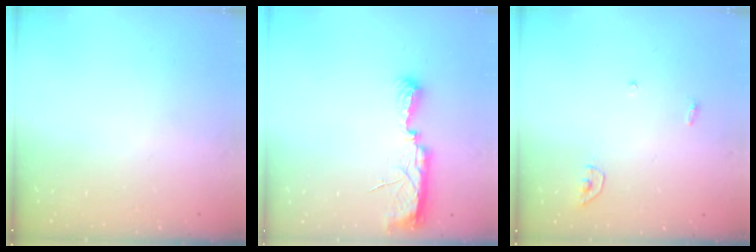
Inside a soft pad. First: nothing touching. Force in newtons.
{"total": 10.0, "press": 8.9, "slide": 4.5}
{"total": 3.5, "press": 3.5, "slide": 0.3}